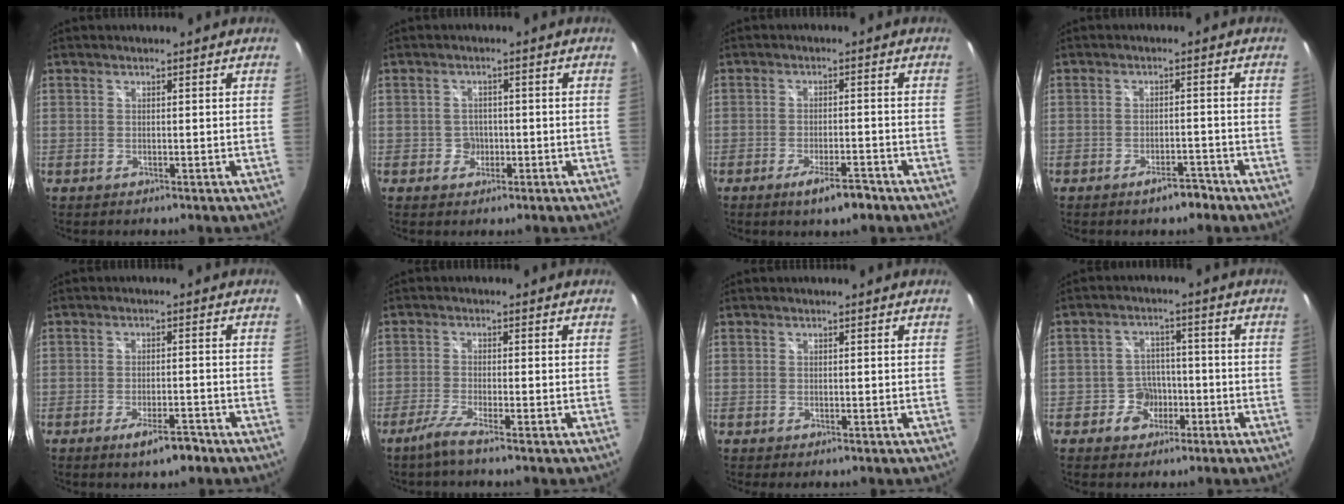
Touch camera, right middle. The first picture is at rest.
{"total": 2.6, "force": [-0.8, 2.5, 0.3], "torque": [-0.005, 0.003, -0.012]}
{"total": 5.2, "force": [-3.5, 1.2, 3.7], "torque": [-0.075, -0.008, -0.056]}
{"total": 3.5, "force": [-2.7, 1.3, 1.8], "torque": [-0.035, 0.004, -0.035]}
{"total": 5.2, "force": [-3.4, 1.4, 3.6], "torque": [-0.071, -0.007, -0.052]}
{"total": 3.9, "force": [-2.8, -0.4, 2.6], "torque": [-0.071, -0.008, -0.059]}
{"total": 0.0}
{"total": 5.3, "force": [-2.5, 4.6, 0.9], "torque": [-0.020, 0.015, -0.033]}